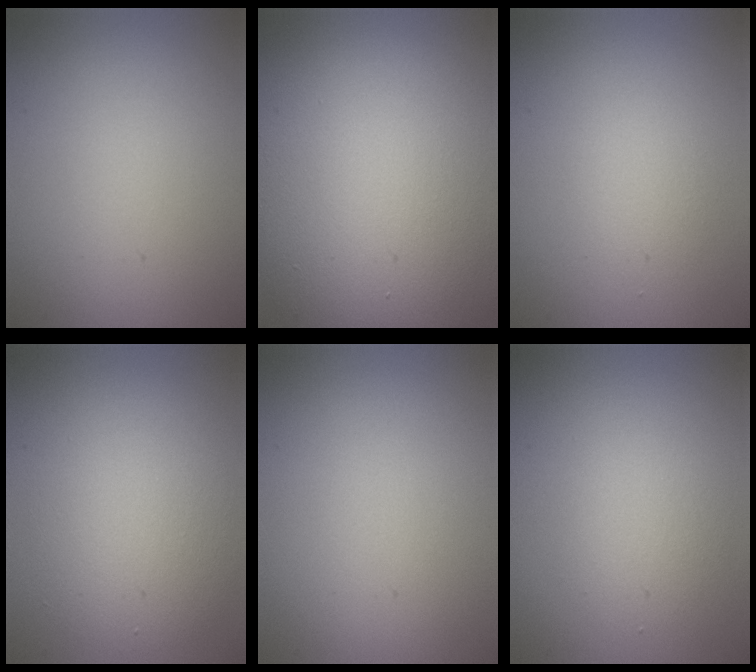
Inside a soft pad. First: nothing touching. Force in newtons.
{"total": 14.6, "press": 14.6, "slide": 0.8}
{"total": 1.4, "press": 1.4, "slide": 0.0}
{"total": 4.5, "press": 4.4, "slide": 0.4}
{"total": 0.0}
{"total": 2.5, "press": 2.5, "slide": 0.1}